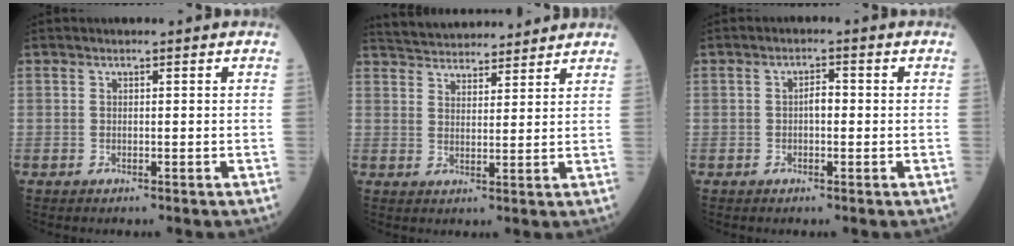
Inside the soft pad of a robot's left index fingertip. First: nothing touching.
{"total": 13.3, "force": [12.6, 2.6, 3.2], "torque": [-0.051, 0.033, 0.190]}
{"total": 1.9, "force": [-0.1, 0.8, 1.7], "torque": [-0.024, 0.006, -0.005]}